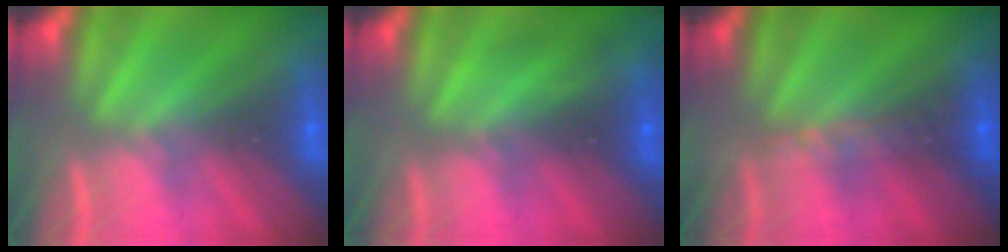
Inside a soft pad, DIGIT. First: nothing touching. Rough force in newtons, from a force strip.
{"total": 1.9}
{"total": 2.9}